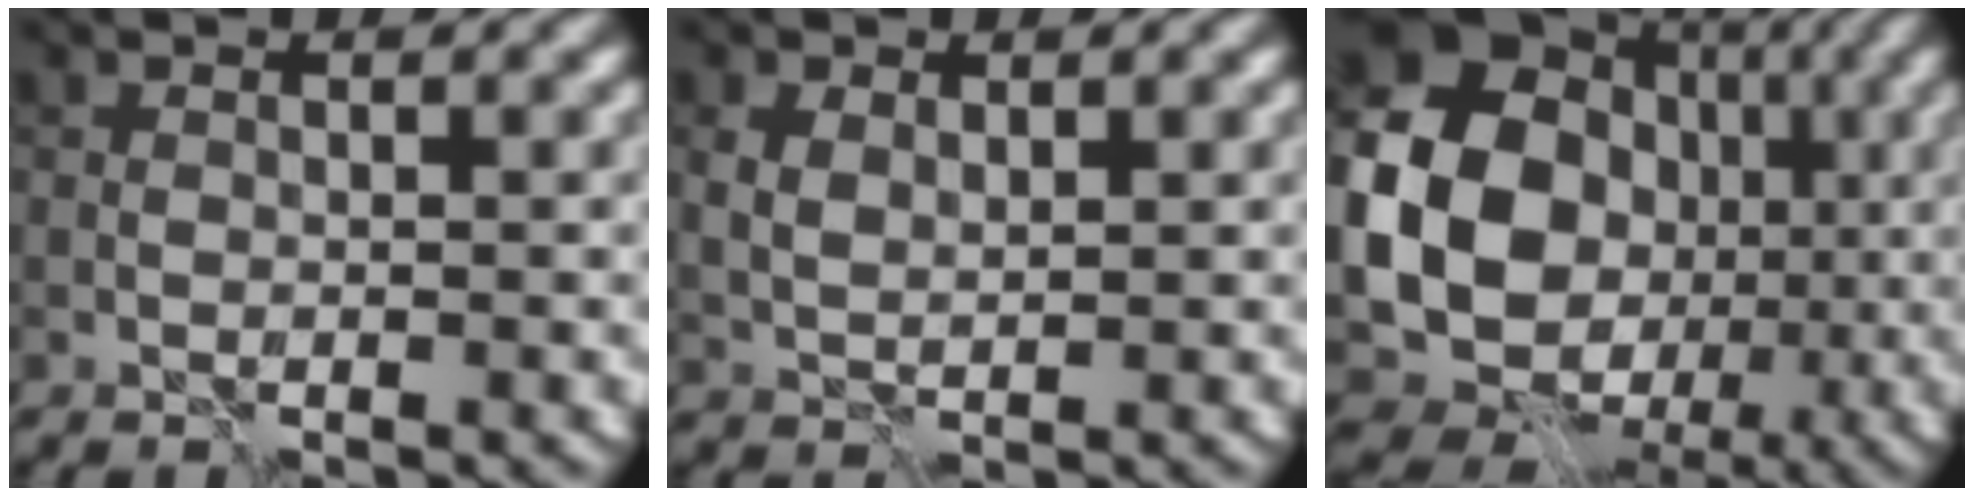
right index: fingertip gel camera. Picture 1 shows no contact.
{"total": 1.7, "force": [0.9, 1.1, 1.0], "torque": [-0.027, -0.002, 0.020]}
{"total": 19.1, "force": [0.2, 17.0, 8.8], "torque": [-0.174, -0.005, -0.014]}